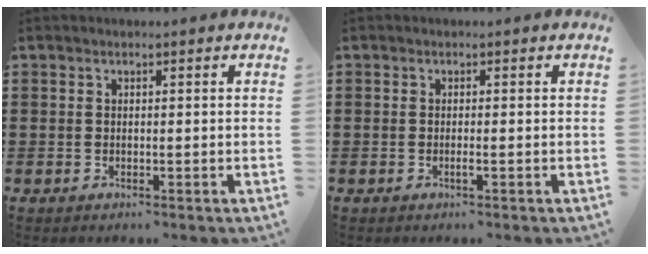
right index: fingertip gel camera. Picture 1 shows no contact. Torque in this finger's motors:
{"motor_torque": [0.50, 0.48, 0.08, 0.01]}